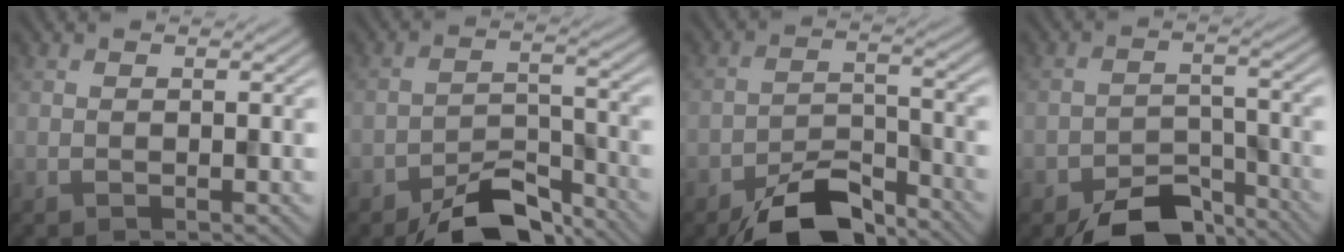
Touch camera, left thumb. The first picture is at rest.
{"total": 8.0, "force": [-6.2, 3.1, 3.9], "torque": [-0.055, 0.002, -0.115]}
{"total": 8.2, "force": [-6.5, 3.0, 4.1], "torque": [-0.062, 0.000, -0.125]}
{"total": 7.7, "force": [-6.1, 3.5, 3.2], "torque": [-0.043, -0.009, -0.109]}